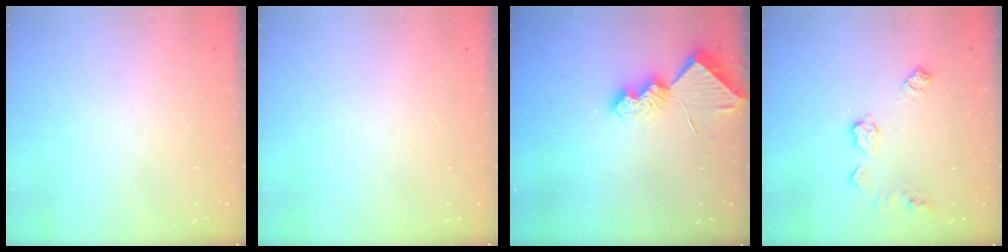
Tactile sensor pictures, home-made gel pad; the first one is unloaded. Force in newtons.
{"total": 0.0}
{"total": 10.0, "press": 9.9, "slide": 1.1}
{"total": 8.7, "press": 8.7, "slide": 0.2}